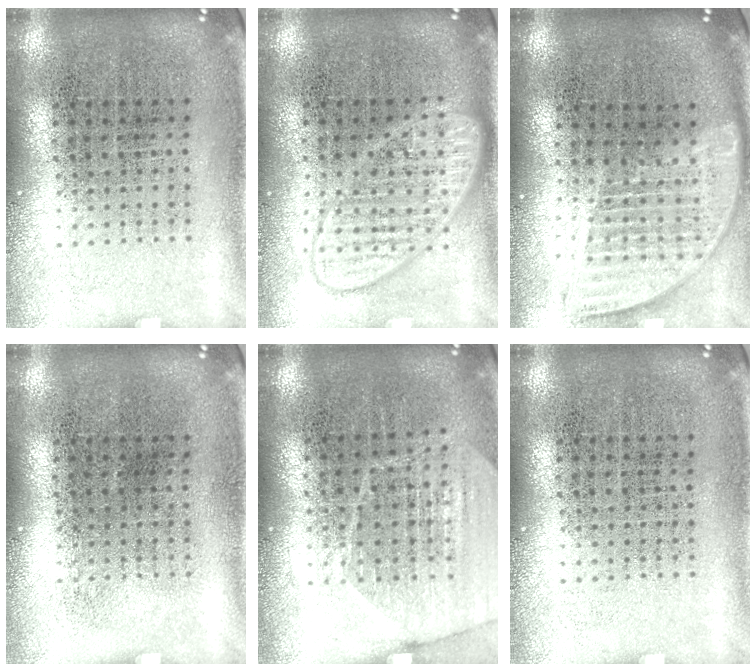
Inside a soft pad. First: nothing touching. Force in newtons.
{"total": 3.0, "press": 2.9, "slide": 0.5}
{"total": 1.8, "press": 1.5, "slide": 1.0}
{"total": 0.0}
{"total": 1.7, "press": 1.6, "slide": 0.5}
{"total": 0.0}